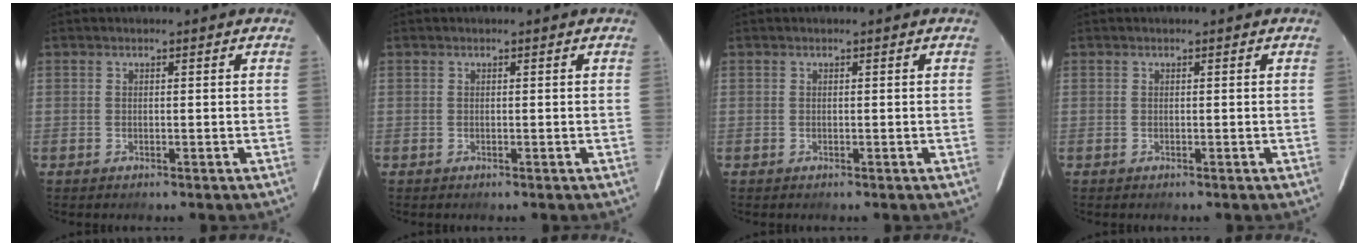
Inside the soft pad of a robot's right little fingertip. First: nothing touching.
{"total": 0.0}
{"total": 0.0}
{"total": 0.0}